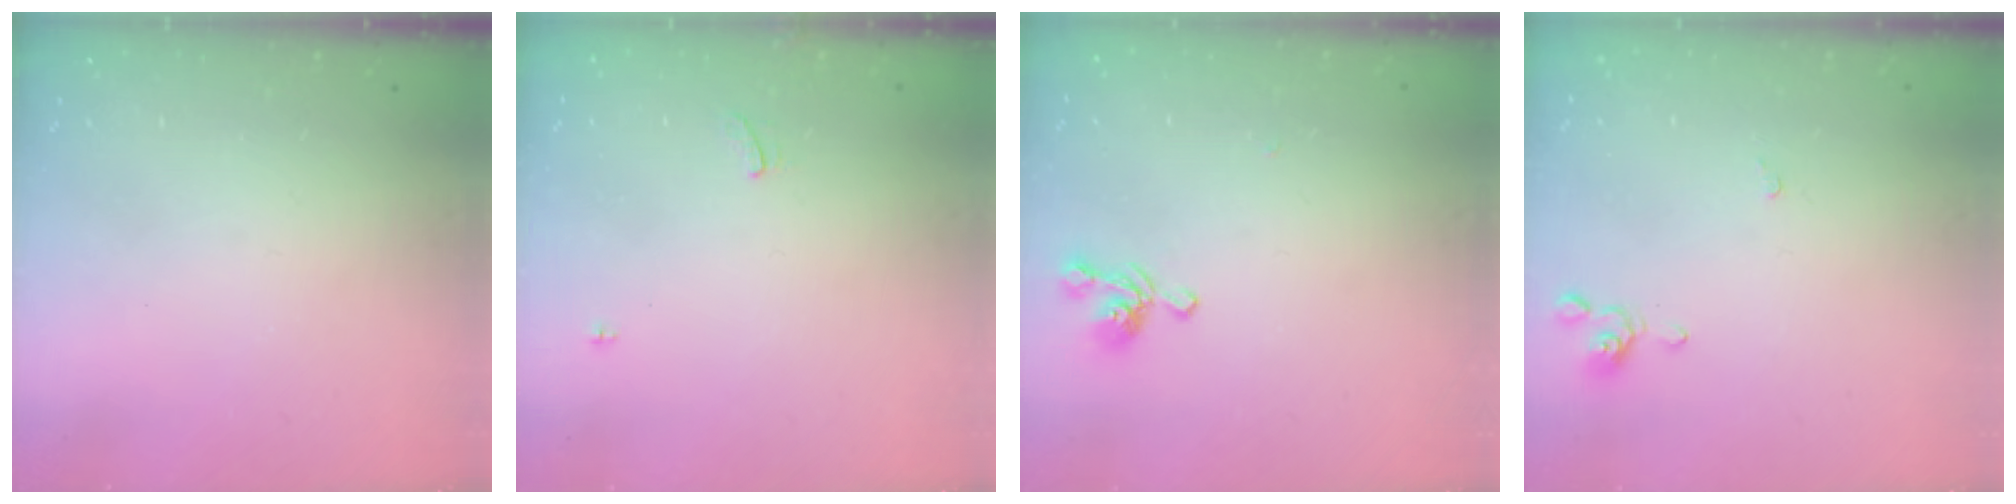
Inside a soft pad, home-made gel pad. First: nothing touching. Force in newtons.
{"total": 1.5, "press": 1.2, "slide": 1.0}
{"total": 2.8, "press": 2.7, "slide": 0.7}
{"total": 0.0}